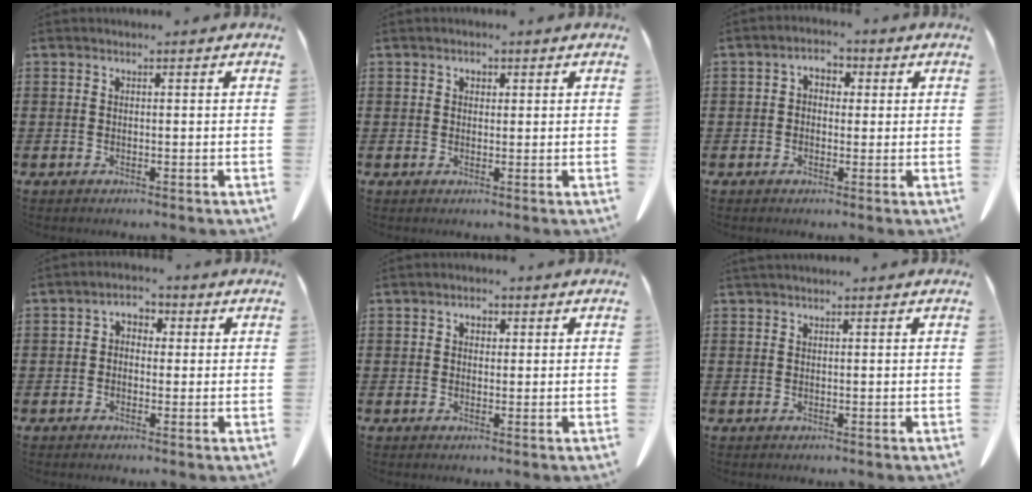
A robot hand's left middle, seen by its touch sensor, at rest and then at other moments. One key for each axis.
{"total": 1.3, "fx": 0.6, "fy": 0.9, "fz": 0.7, "tx": -0.017, "ty": 0.004, "tz": 0.012}
{"total": 2.3, "fx": 0.1, "fy": 1.7, "fz": 1.6, "tx": -0.037, "ty": 0.011, "tz": -0.004}
{"total": 2.2, "fx": -0.5, "fy": 1.7, "fz": 1.4, "tx": -0.034, "ty": 0.009, "tz": -0.014}
{"total": 1.7, "fx": 0.5, "fy": 1.2, "fz": 1.1, "tx": -0.025, "ty": 0.006, "tz": 0.007}
{"total": 0.5, "fx": 0.5, "fy": 0.0, "fz": 0.2, "tx": -0.006, "ty": -0.002, "tz": 0.011}